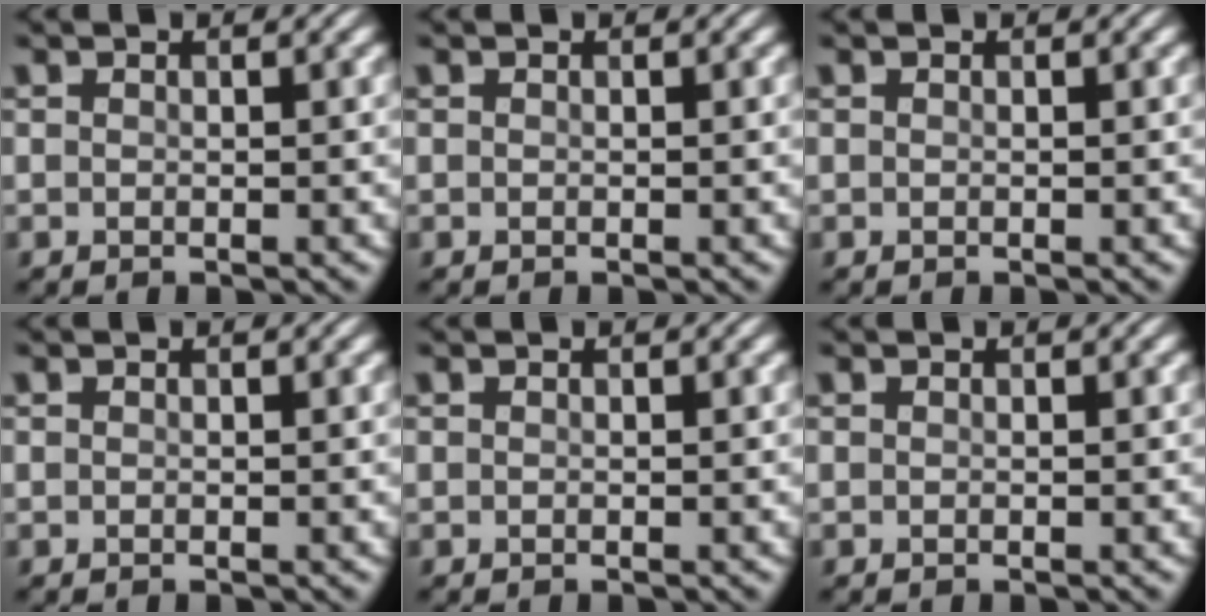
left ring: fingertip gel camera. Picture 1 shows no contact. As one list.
[{"total": 0.0}, {"total": 0.0}, {"total": 0.0}, {"total": 0.0}, {"total": 0.0}]